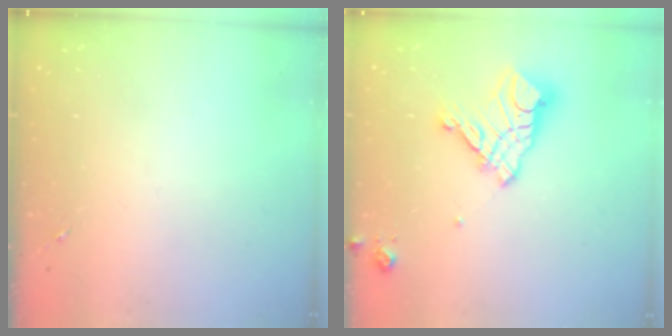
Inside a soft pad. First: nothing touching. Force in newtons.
{"total": 14.4, "press": 14.3, "slide": 1.5}